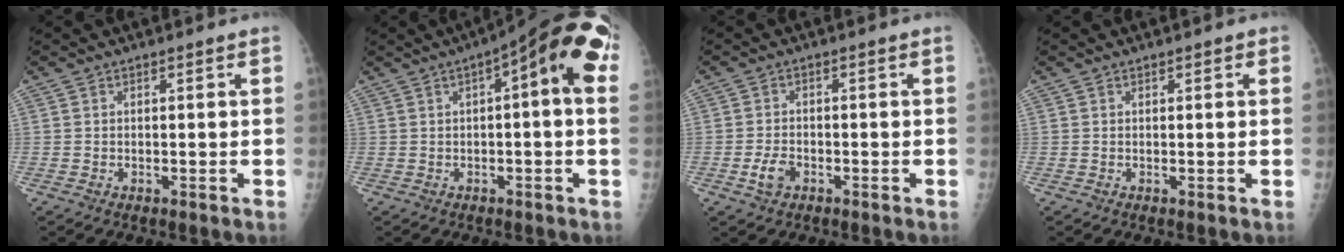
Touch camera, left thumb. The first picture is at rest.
{"total": 12.1, "force": [2.4, 3.4, 11.4], "torque": [-0.143, 0.040, 0.021]}
{"total": 3.4, "force": [-1.6, 2.2, 2.1], "torque": [-0.040, 0.011, -0.028]}
{"total": 1.2, "force": [0.6, 0.5, 0.9], "torque": [-0.008, 0.001, 0.006]}